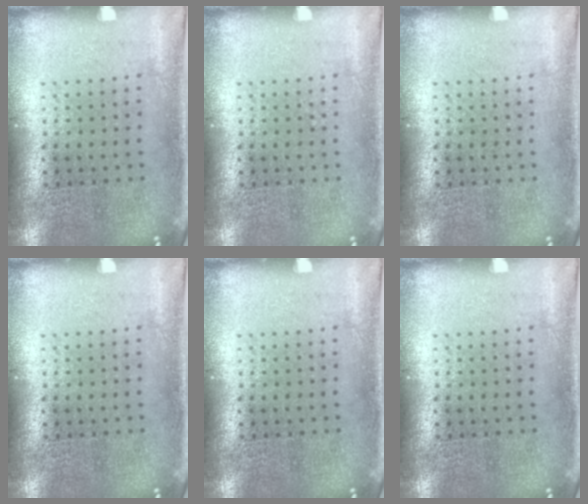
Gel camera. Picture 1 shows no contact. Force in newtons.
{"total": 0.0}
{"total": 0.0}
{"total": 0.0}
{"total": 0.0}
{"total": 0.0}